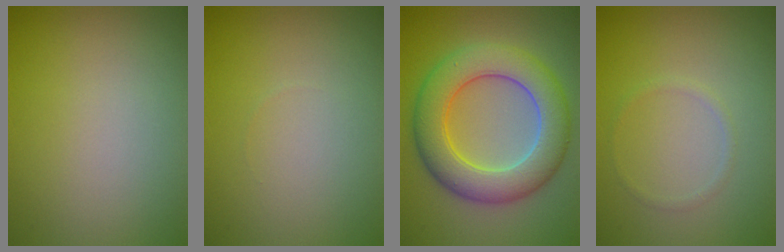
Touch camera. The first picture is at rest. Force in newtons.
{"total": 0.0}
{"total": 7.9, "press": 7.9, "slide": 0.3}
{"total": 0.7, "press": 0.7, "slide": 0.1}